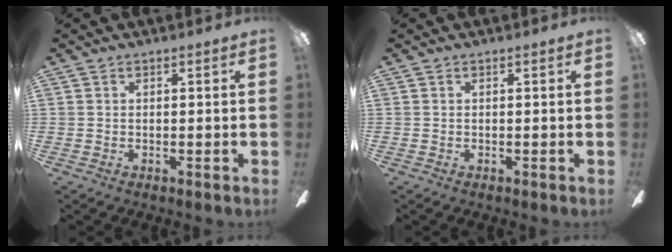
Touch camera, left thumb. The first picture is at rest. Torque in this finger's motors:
{"motor_torque": [0.00, 0.00, 0.08, 0.08, 0.00]}